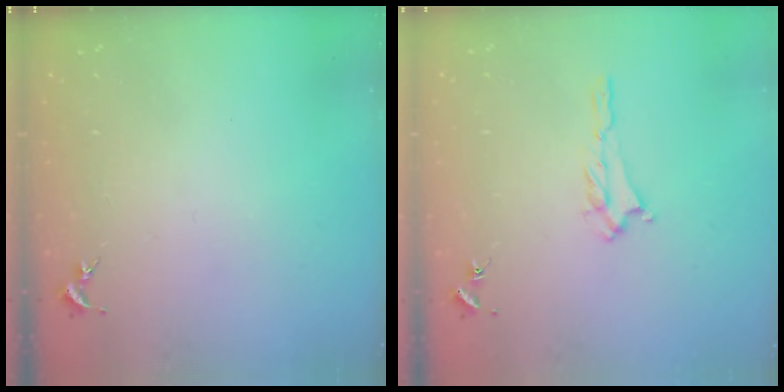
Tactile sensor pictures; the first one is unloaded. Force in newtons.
{"total": 1.2, "press": 1.1, "slide": 0.5}